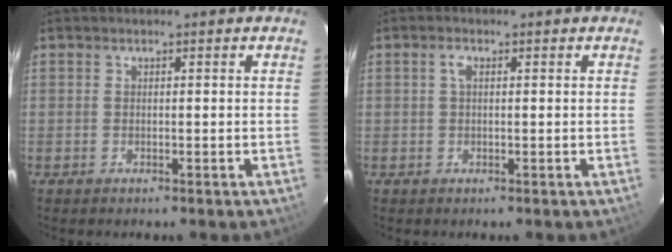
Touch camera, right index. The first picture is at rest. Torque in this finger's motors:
{"motor_torque": [0.01, 0.00, 0.02, 0.03]}